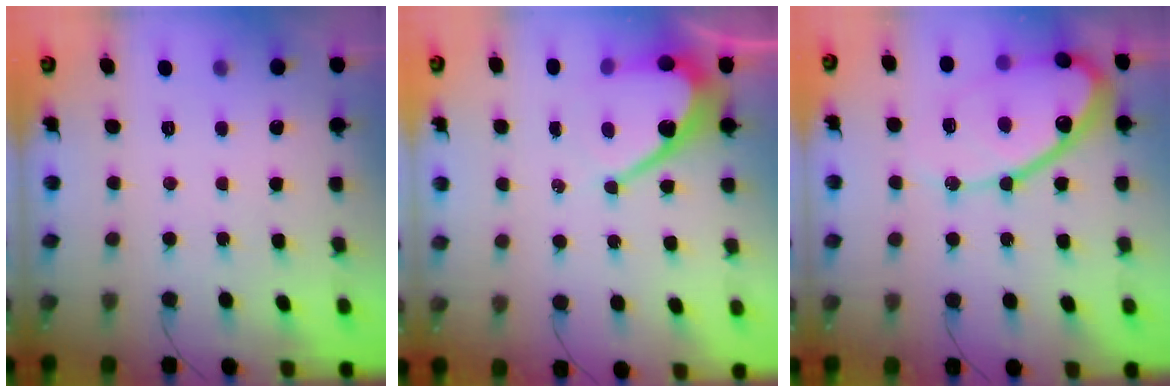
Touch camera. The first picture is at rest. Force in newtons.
{"total": 11.6, "press": 11.6, "slide": 0.9}
{"total": 19.0, "press": 18.9, "slide": 1.8}